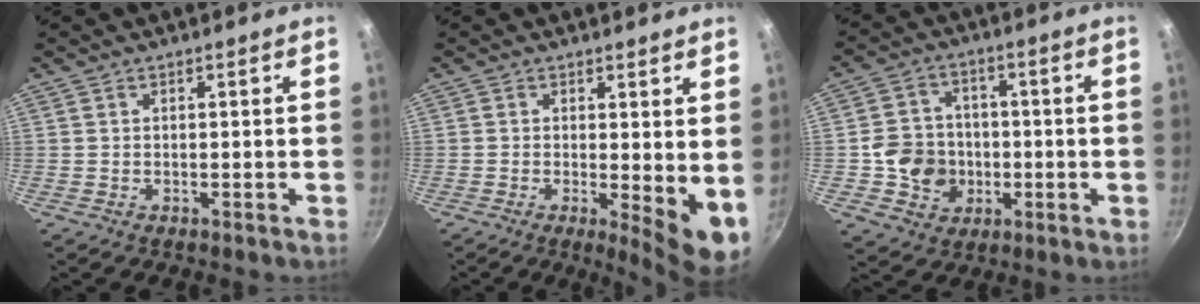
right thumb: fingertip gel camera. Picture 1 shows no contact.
{"total": 7.6, "force": [0.0, 2.3, 7.3], "torque": [-0.094, -0.020, 0.002]}
{"total": 10.0, "force": [-1.5, 9.1, 3.8], "torque": [-0.036, 0.024, -0.026]}